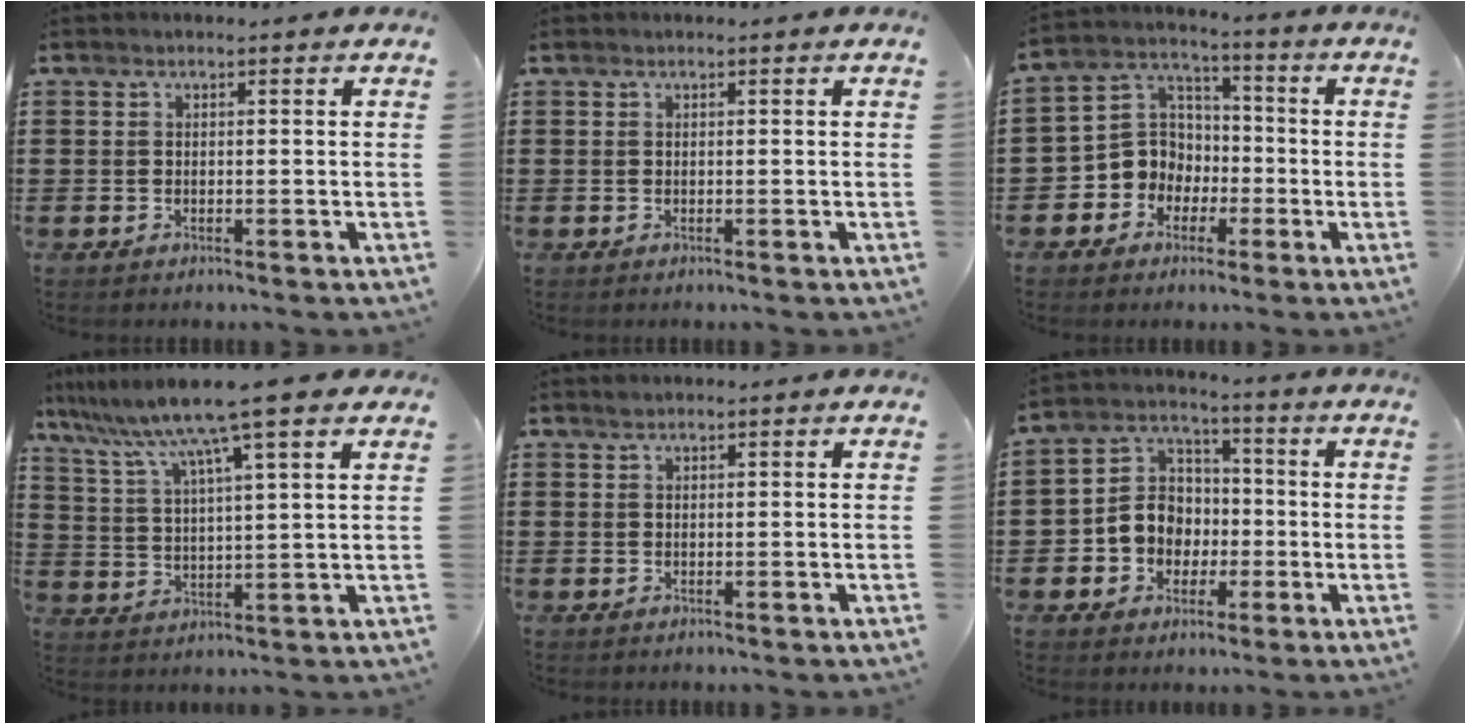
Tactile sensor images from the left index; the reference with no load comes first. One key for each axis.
{"total": 0.0}
{"total": 7.5, "fx": -2.1, "fy": 7.1, "fz": 1.4, "tx": -0.075, "ty": 0.003, "tz": -0.047}
{"total": 10.2, "fx": 7.9, "fy": -0.4, "fz": 6.4, "tx": -0.151, "ty": -0.036, "tz": 0.129}
{"total": 0.6, "fx": 0.5, "fy": 0.4, "fz": 0.0, "tx": -0.004, "ty": 0.003, "tz": 0.009}
{"total": 7.3, "fx": -1.6, "fy": 6.8, "fz": 1.9, "tx": -0.064, "ty": 0.008, "tz": -0.034}